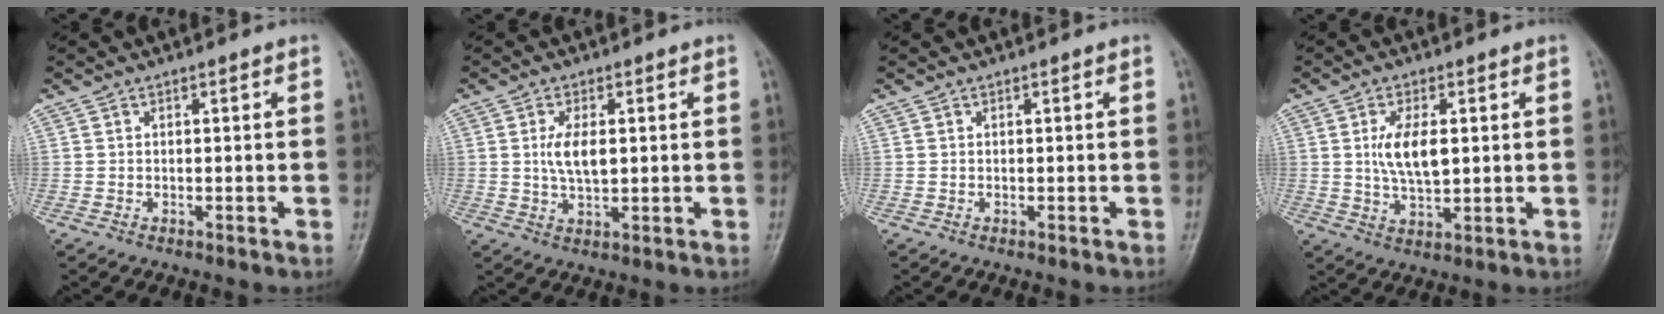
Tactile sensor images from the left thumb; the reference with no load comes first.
{"total": 5.4, "force": [0.8, 2.6, 4.7], "torque": [-0.090, -0.007, 0.015]}
{"total": 0.0}
{"total": 7.6, "force": [1.2, 3.6, 6.6], "torque": [-0.123, -0.009, 0.023]}